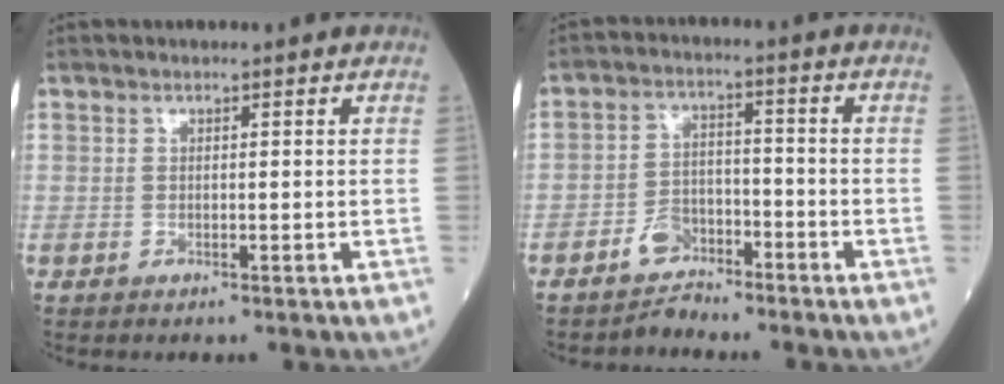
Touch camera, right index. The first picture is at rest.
{"total": 4.2, "force": [-3.6, 2.1, 0.7], "torque": [-0.014, 0.007, -0.067]}